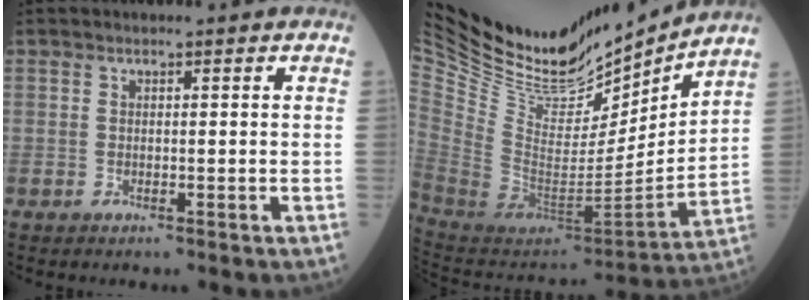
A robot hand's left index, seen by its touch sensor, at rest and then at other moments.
{"total": 27.8, "force": [24.5, 7.6, 10.7], "torque": [-0.228, -0.044, 0.413]}